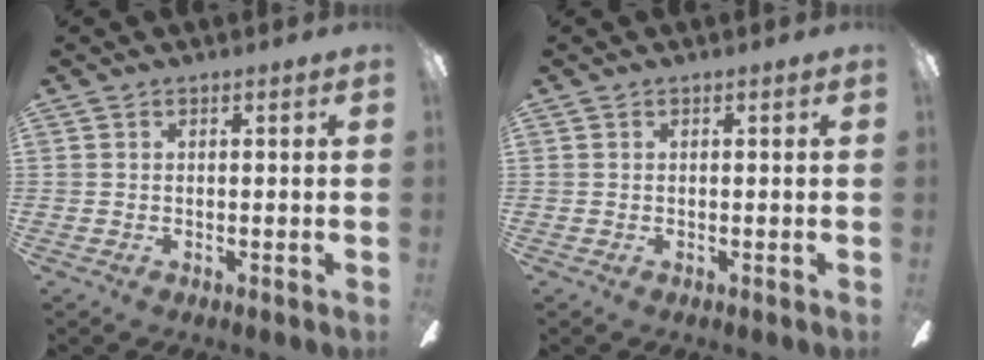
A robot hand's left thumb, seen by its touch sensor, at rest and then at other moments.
{"total": 0.0}